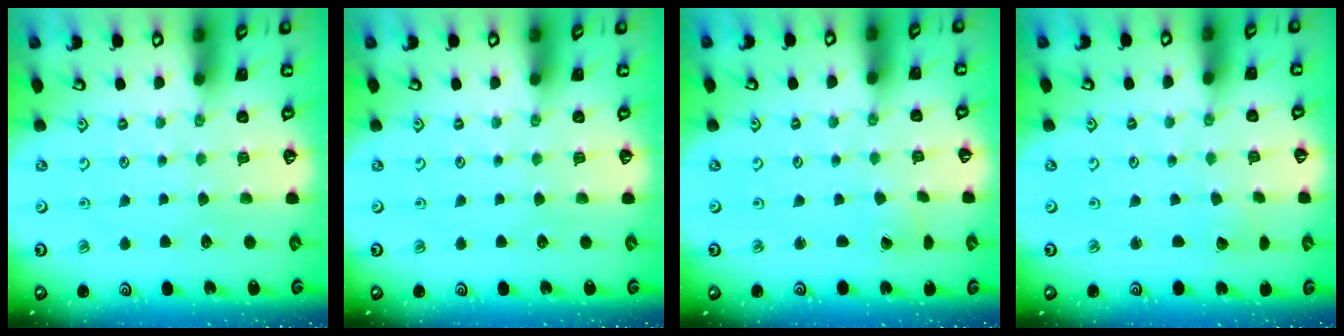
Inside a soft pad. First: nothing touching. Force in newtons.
{"total": 0.0}
{"total": 1.9, "press": 1.9, "slide": 0.2}
{"total": 1.3, "press": 1.3, "slide": 0.0}